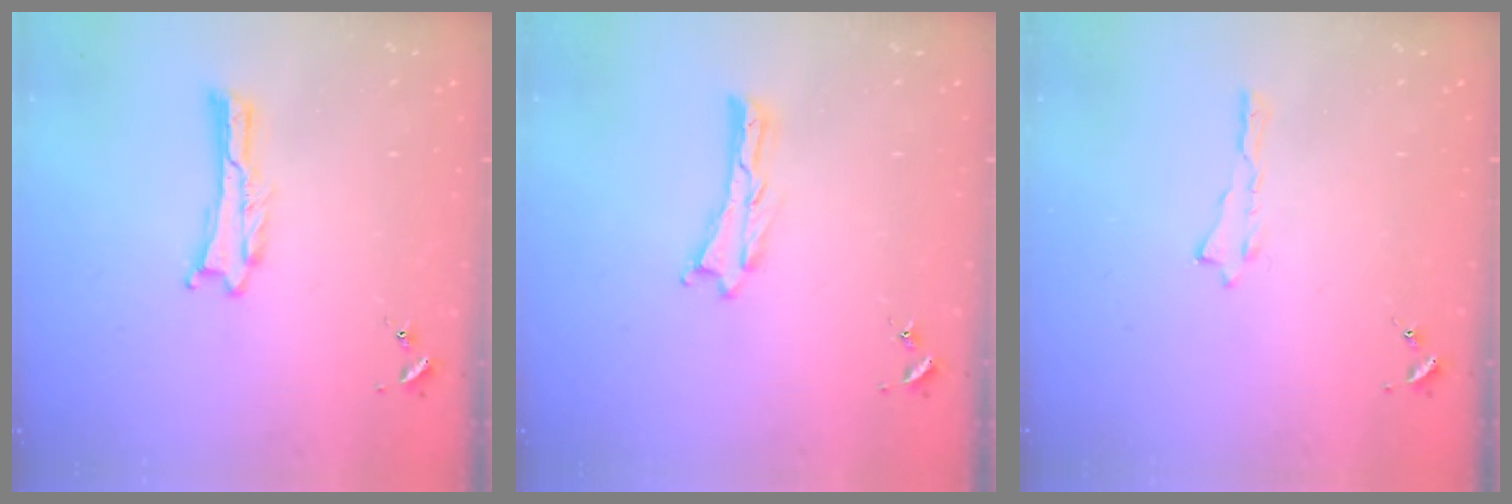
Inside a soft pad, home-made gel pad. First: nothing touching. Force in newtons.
{"total": 0.0}
{"total": 0.0}